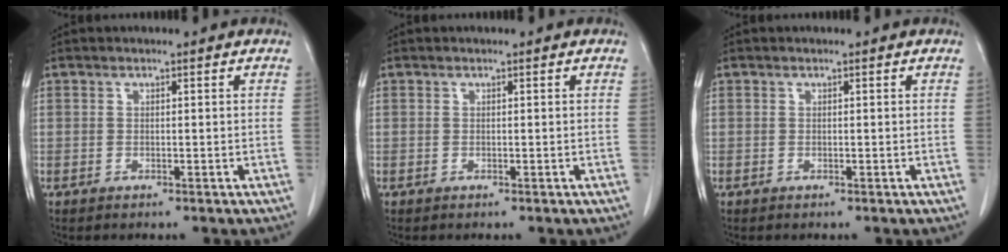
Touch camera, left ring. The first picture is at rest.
{"total": 0.0}
{"total": 0.0}